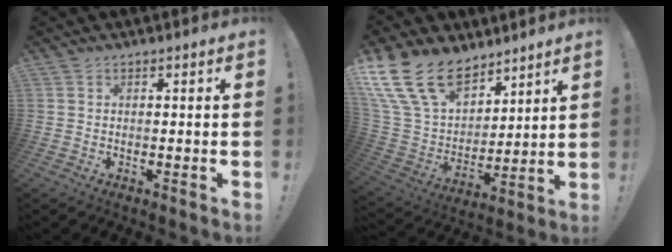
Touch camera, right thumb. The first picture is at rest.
{"total": 20.4, "force": [13.1, 12.1, 9.8], "torque": [-0.206, -0.077, 0.258]}